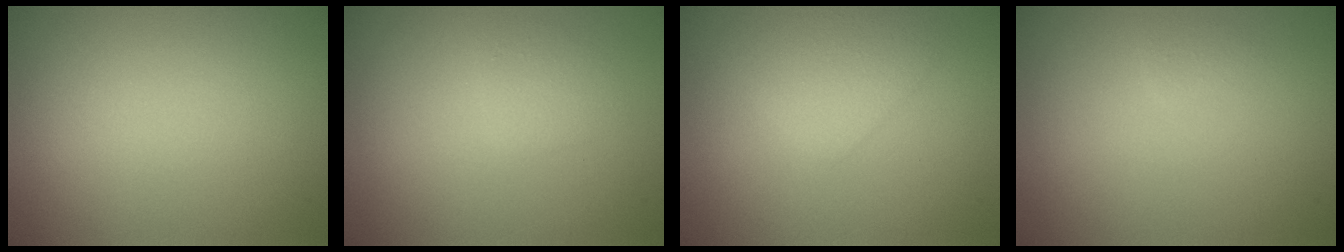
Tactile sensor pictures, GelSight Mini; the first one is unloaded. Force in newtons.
{"total": 1.2, "press": 1.2, "slide": 0.0}
{"total": 2.2, "press": 2.2, "slide": 0.1}
{"total": 0.6, "press": 0.6, "slide": 0.1}